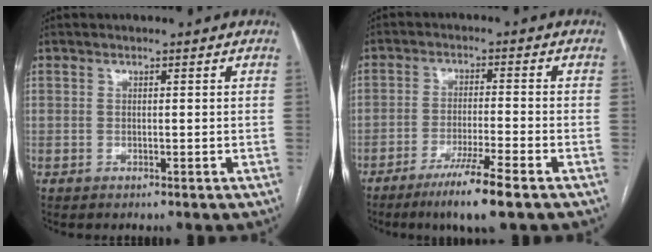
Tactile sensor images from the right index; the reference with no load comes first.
{"total": 7.8, "force": [-5.1, -0.3, 5.9], "torque": [-0.105, -0.021, -0.090]}